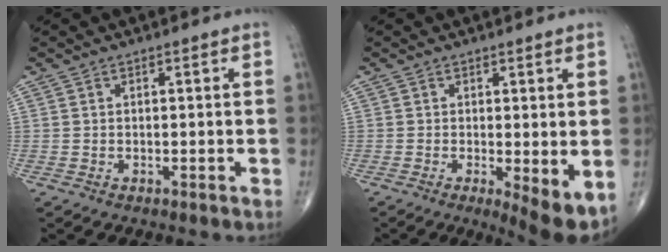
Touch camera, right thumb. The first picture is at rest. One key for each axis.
{"total": 6.0, "fx": -0.9, "fy": 1.8, "fz": 5.6, "tx": -0.083, "ty": -0.019, "tz": -0.013}